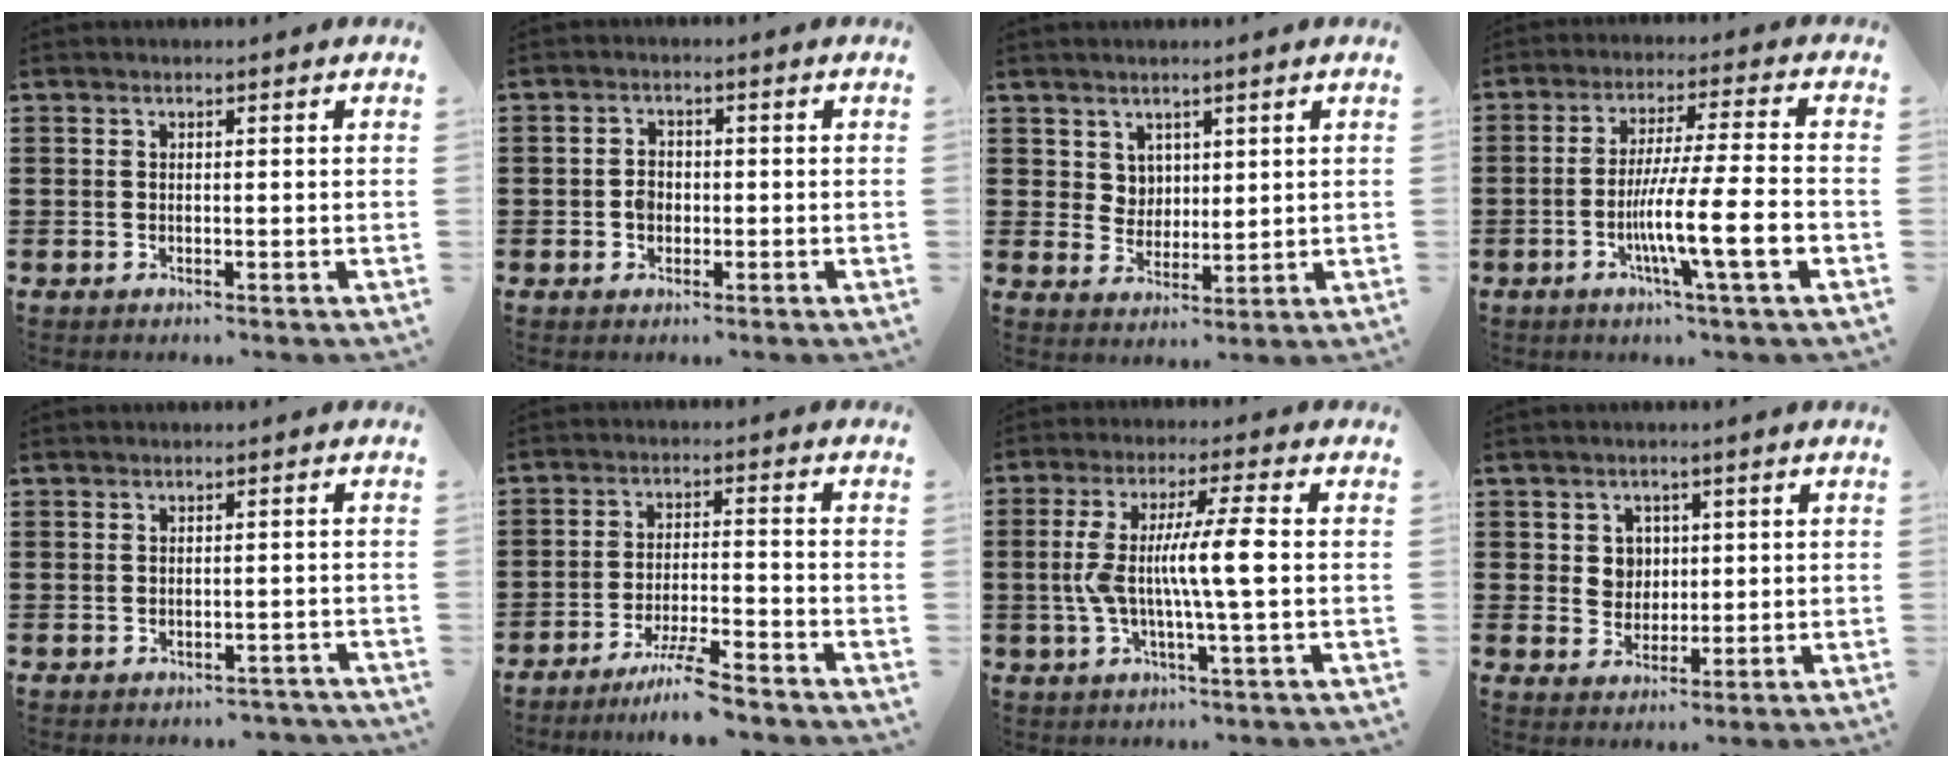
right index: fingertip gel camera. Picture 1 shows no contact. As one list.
[{"total": 2.3, "force": [-0.5, 1.8, 1.3], "torque": [-0.027, 0.005, -0.012]}, {"total": 3.8, "force": [2.8, 2.6, 0.5], "torque": [-0.024, 0.003, 0.054]}, {"total": 11.5, "force": [-3.7, 0.7, 10.8], "torque": [-0.198, -0.012, -0.068]}, {"total": 1.5, "force": [-1.3, 0.6, 0.0], "torque": [-0.005, 0.001, -0.029]}, {"total": 6.3, "force": [-5.5, -0.4, 3.1], "torque": [-0.064, -0.016, -0.103]}, {"total": 9.2, "force": [-0.5, 0.5, 9.2], "torque": [-0.177, -0.005, -0.018]}, {"total": 3.4, "force": [1.1, 3.0, 1.2], "torque": [-0.028, 0.005, 0.019]}]